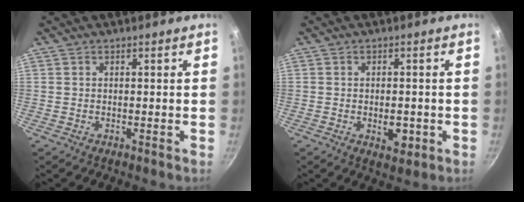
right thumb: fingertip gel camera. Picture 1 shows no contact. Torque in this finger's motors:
{"motor_torque": [-0.38, 0.23, -0.09, 0.05, 0.09]}